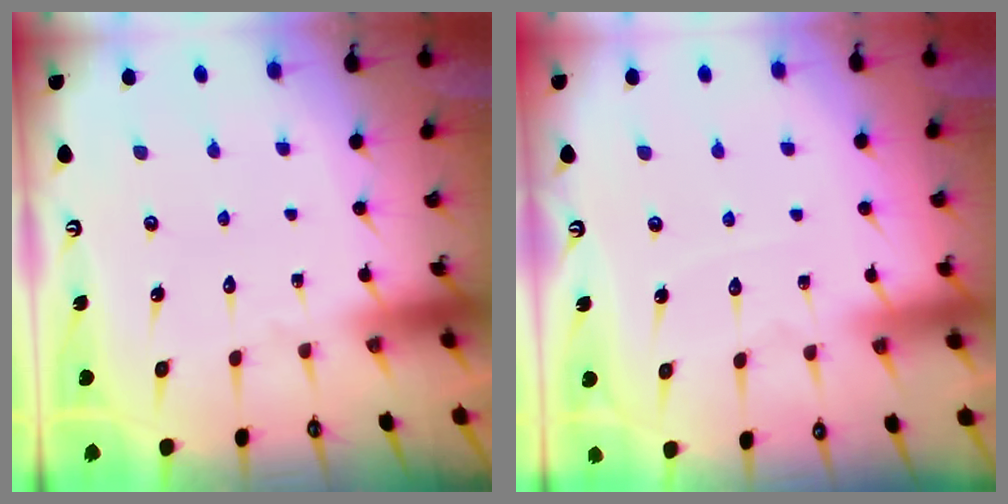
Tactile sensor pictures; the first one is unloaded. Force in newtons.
{"total": 2.8, "press": 2.8, "slide": 0.4}